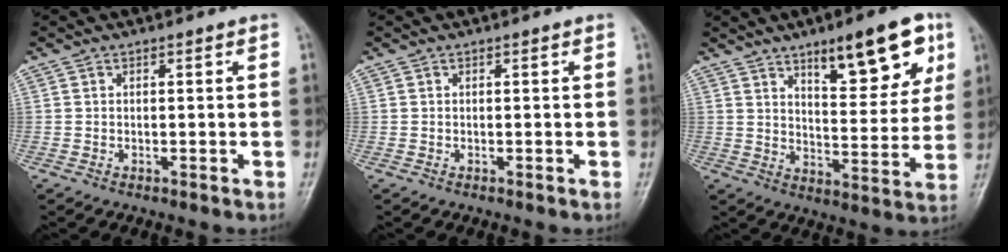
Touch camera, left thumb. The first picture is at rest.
{"total": 0.0}
{"total": 15.5, "force": [8.6, 5.2, 11.9], "torque": [-0.130, -0.041, 0.128]}